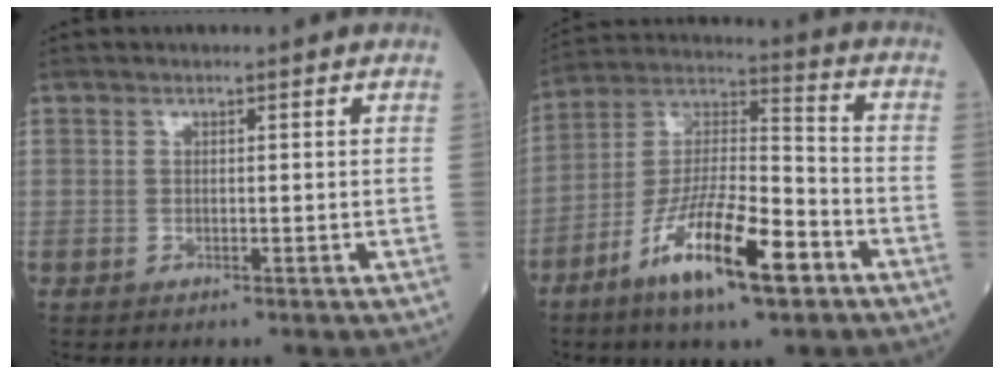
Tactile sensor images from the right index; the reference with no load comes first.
{"total": 15.8, "force": [-8.1, 3.3, 13.1], "torque": [-0.246, -0.007, -0.142]}